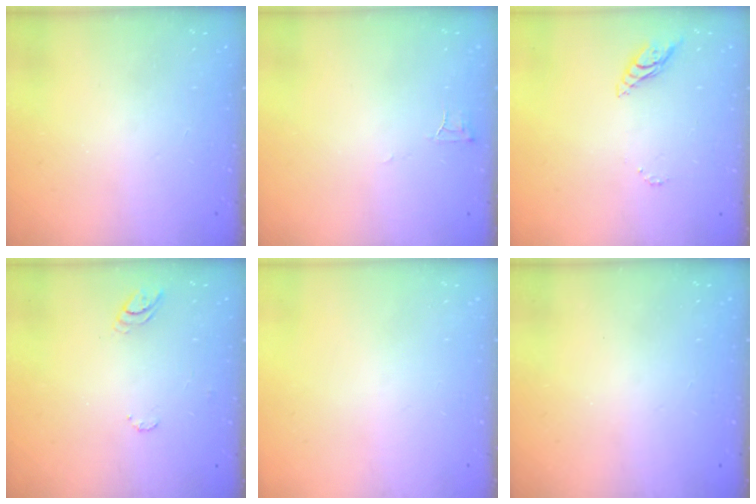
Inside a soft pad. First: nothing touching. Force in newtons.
{"total": 3.3, "press": 3.3, "slide": 0.2}
{"total": 5.4, "press": 5.4, "slide": 0.4}
{"total": 6.3, "press": 6.3, "slide": 0.6}
{"total": 0.0}
{"total": 0.0}